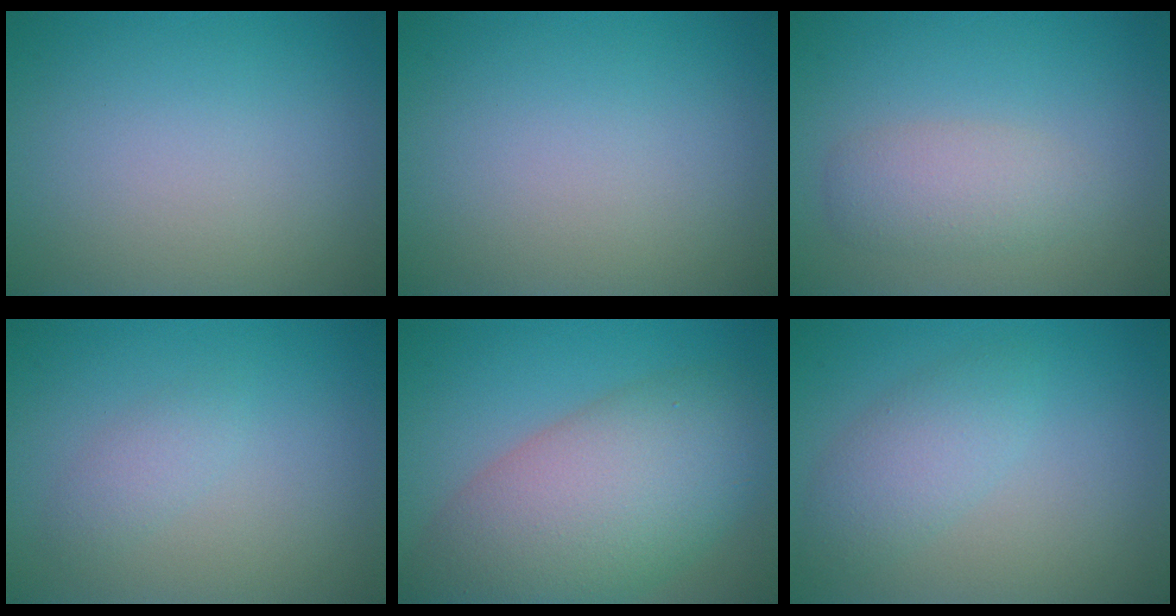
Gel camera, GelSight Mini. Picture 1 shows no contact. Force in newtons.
{"total": 0.0}
{"total": 2.8, "press": 2.8, "slide": 0.2}
{"total": 1.4, "press": 1.4, "slide": 0.1}
{"total": 10.8, "press": 10.8, "slide": 0.5}
{"total": 2.9, "press": 2.9, "slide": 0.0}